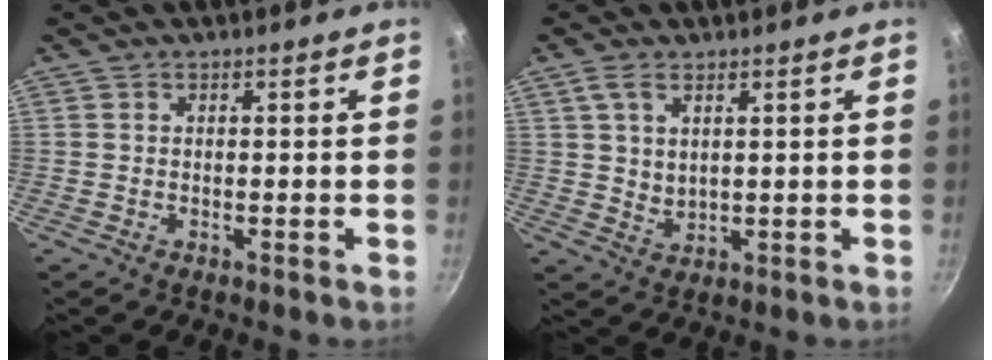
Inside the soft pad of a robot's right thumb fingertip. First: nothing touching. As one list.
[{"total": 4.6, "force": [2.1, 2.5, 3.3], "torque": [-0.057, -0.006, 0.045]}]